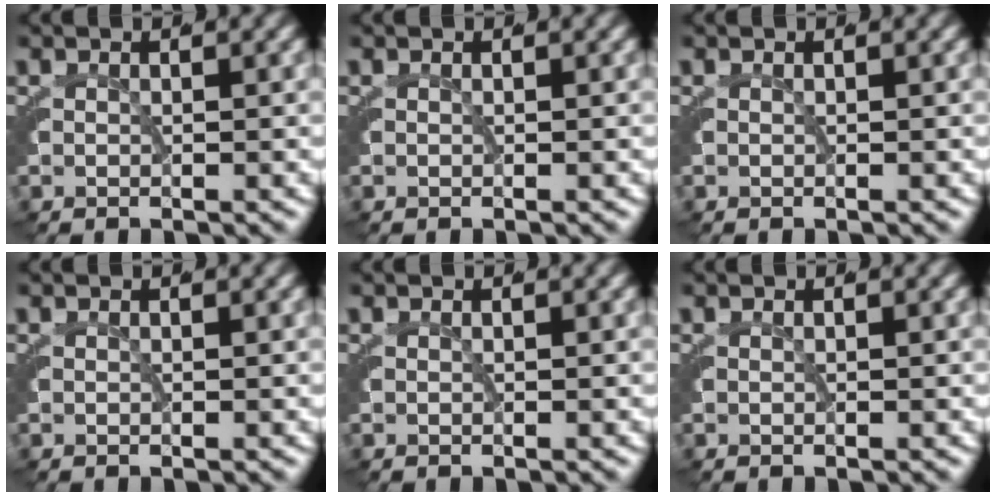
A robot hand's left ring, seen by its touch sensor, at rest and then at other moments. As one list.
[{"total": 0.0}, {"total": 0.0}, {"total": 0.0}, {"total": 0.0}, {"total": 0.0}]